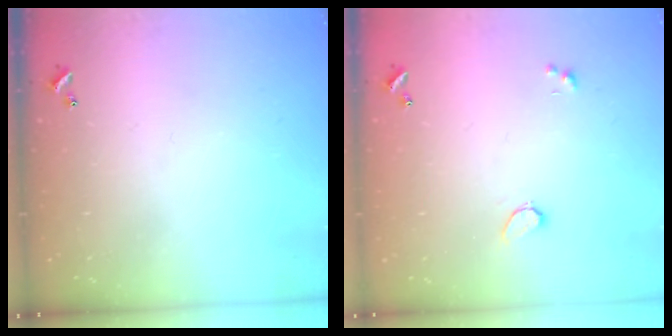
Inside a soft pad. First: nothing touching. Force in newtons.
{"total": 0.8, "press": 0.7, "slide": 0.4}